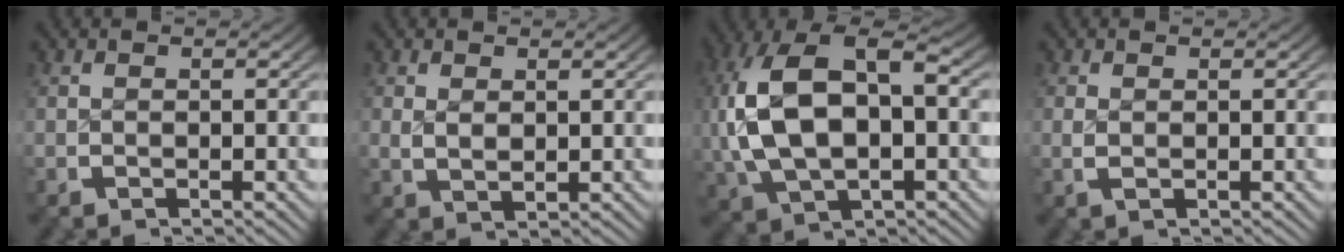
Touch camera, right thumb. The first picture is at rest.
{"total": 1.5, "force": [0.8, 0.8, 1.0], "torque": [-0.023, -0.009, 0.026]}
{"total": 12.3, "force": [0.5, 7.9, 9.4], "torque": [-0.218, -0.023, 0.026]}
{"total": 0.8, "force": [0.1, 0.4, 0.7], "torque": [-0.021, -0.007, 0.007]}